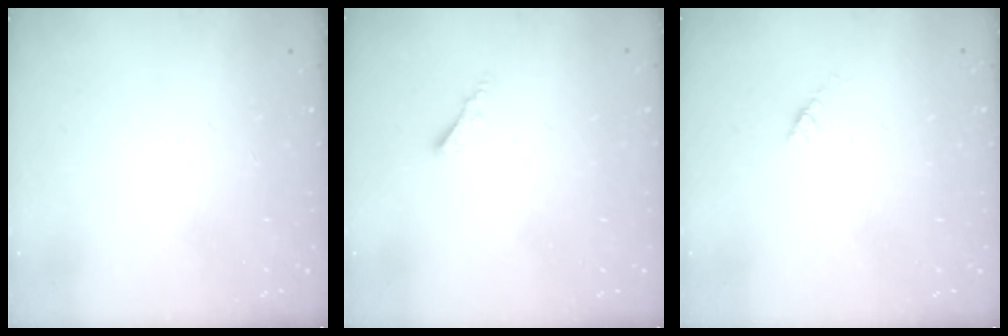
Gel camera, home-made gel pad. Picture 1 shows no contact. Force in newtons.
{"total": 1.8, "press": 1.7, "slide": 0.5}
{"total": 2.7, "press": 2.6, "slide": 0.4}